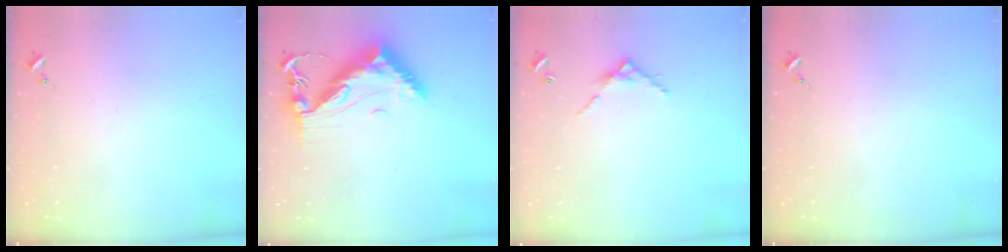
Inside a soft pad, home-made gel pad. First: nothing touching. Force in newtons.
{"total": 13.5, "press": 13.4, "slide": 1.3}
{"total": 6.3, "press": 6.3, "slide": 0.5}
{"total": 0.0}